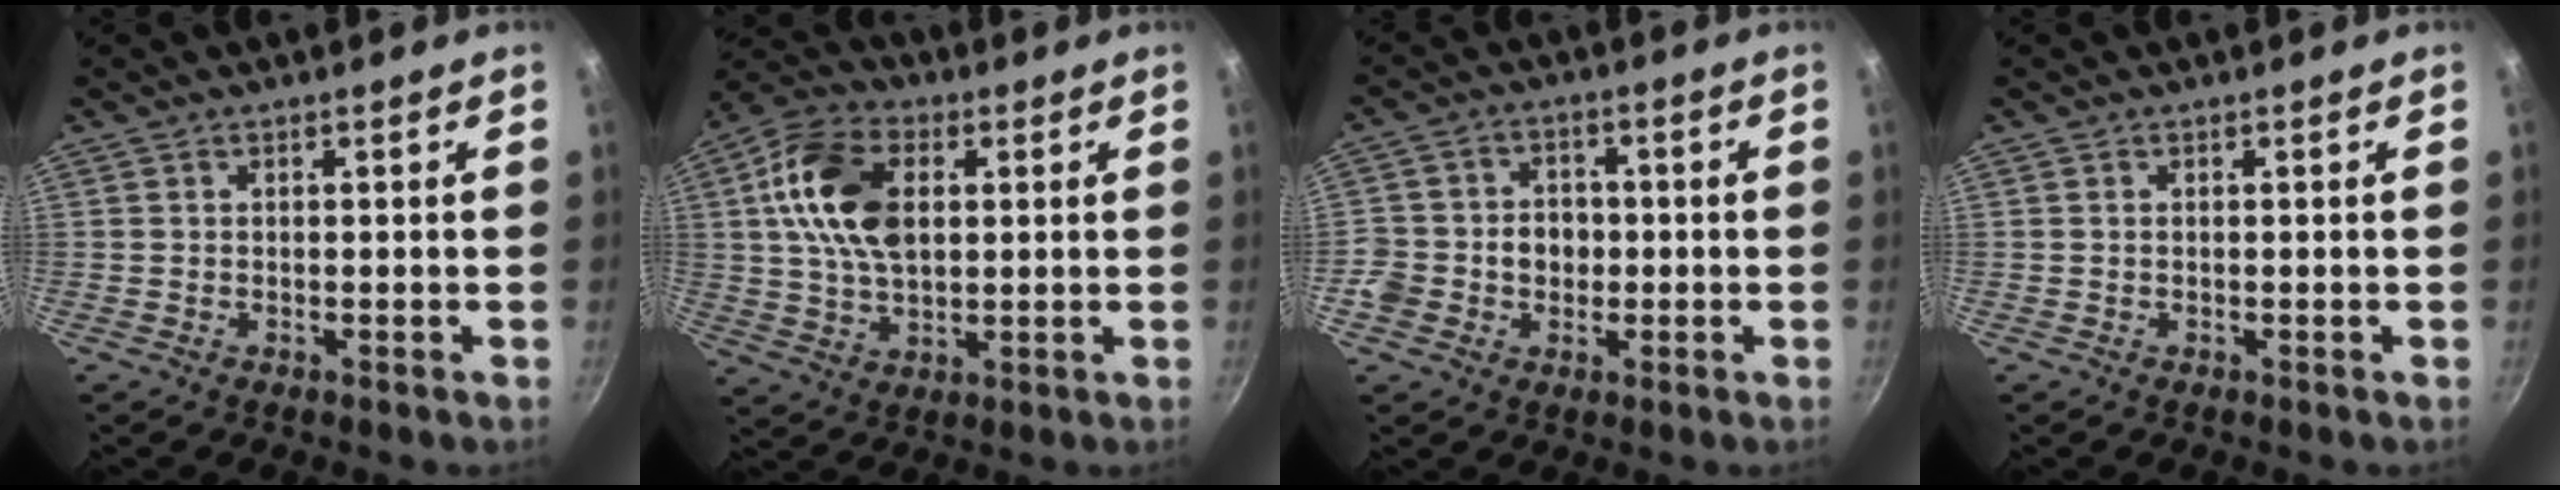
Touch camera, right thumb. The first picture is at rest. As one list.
[{"total": 15.2, "force": [3.2, 9.3, 11.6], "torque": [-0.213, 0.009, 0.056]}, {"total": 8.2, "force": [-1.2, 7.2, 3.8], "torque": [-0.034, 0.025, -0.021]}, {"total": 0.0}]